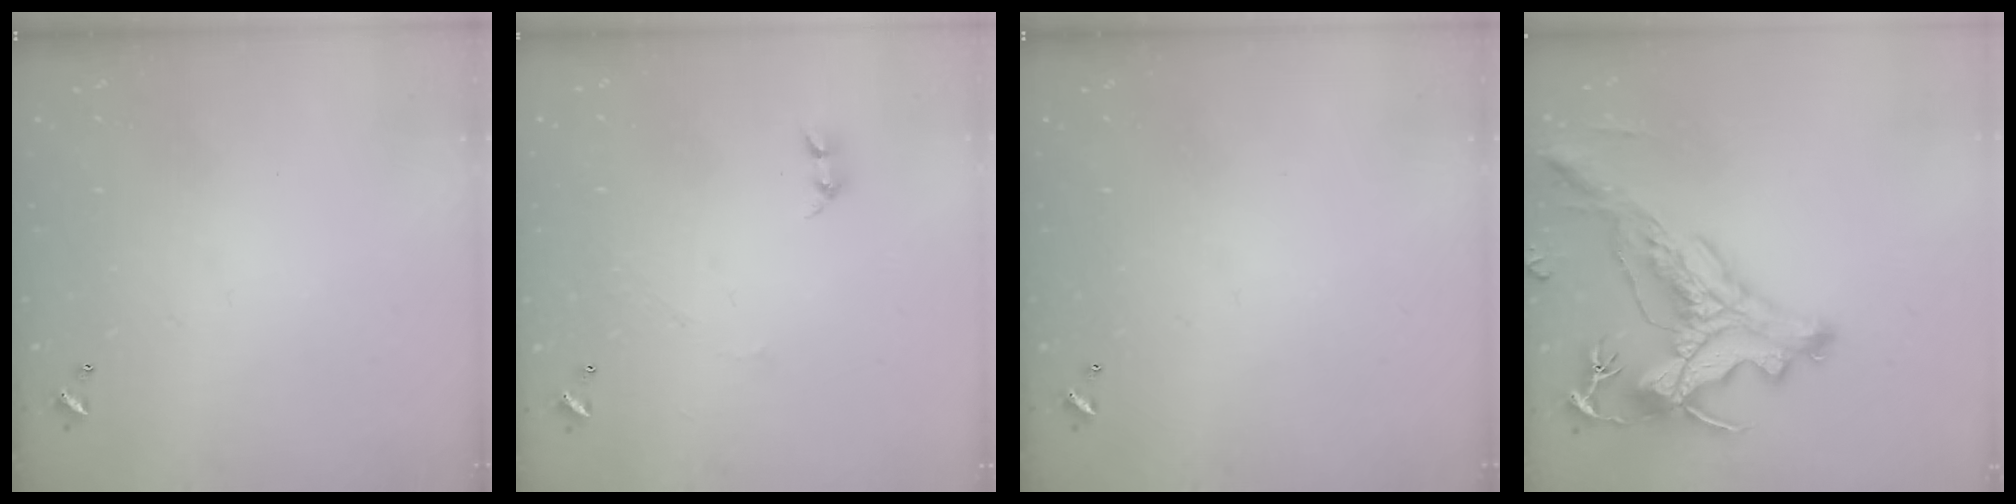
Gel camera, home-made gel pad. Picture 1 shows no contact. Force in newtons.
{"total": 0.9, "press": 0.8, "slide": 0.4}
{"total": 0.0}
{"total": 4.0, "press": 3.8, "slide": 1.3}